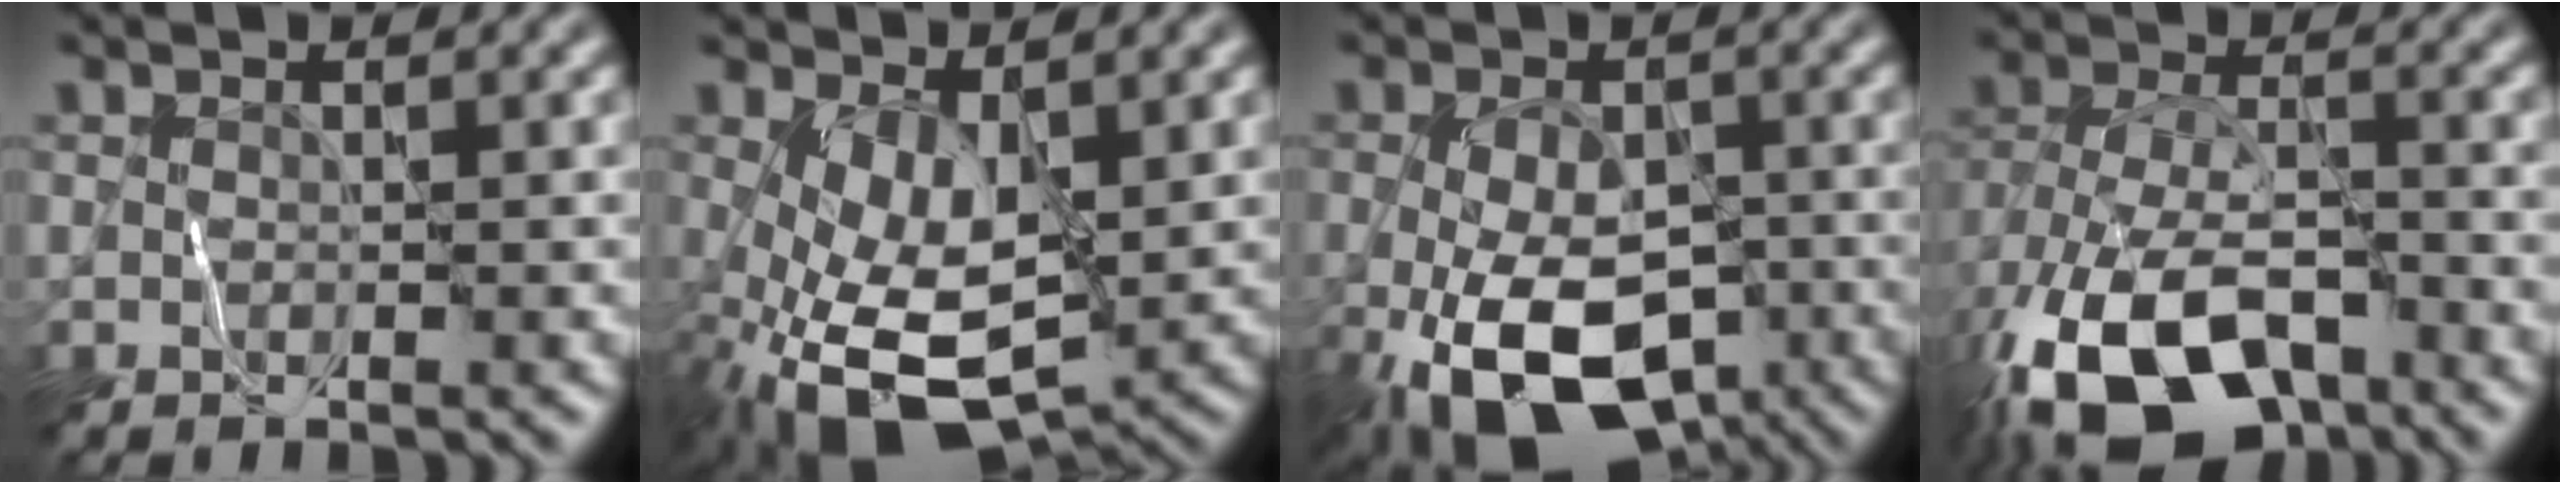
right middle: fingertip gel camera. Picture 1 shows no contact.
{"total": 7.7, "force": [-0.9, 4.1, 6.4], "torque": [-0.152, -0.026, -0.007]}
{"total": 13.8, "force": [-5.8, 7.8, 9.8], "torque": [-0.178, -0.046, -0.089]}
{"total": 13.7, "force": [-8.2, 6.8, 8.7], "torque": [-0.184, -0.030, -0.137]}